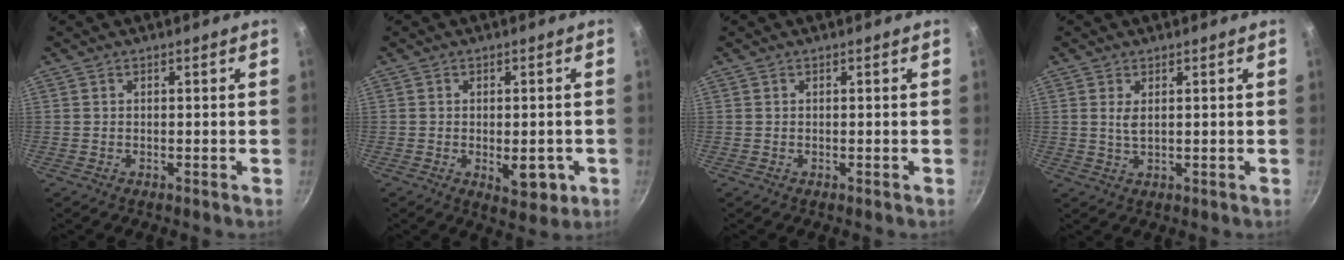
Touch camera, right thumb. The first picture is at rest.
{"total": 6.4, "force": [-1.6, 3.4, 5.2], "torque": [-0.048, -0.003, -0.015]}
{"total": 0.0}
{"total": 2.4, "force": [0.7, 1.1, 2.0], "torque": [-0.037, -0.007, 0.016]}